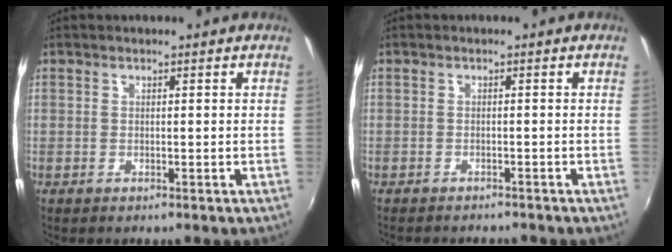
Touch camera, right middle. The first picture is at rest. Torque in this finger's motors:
{"motor_torque": [0.74, -1.40, 0.07, 0.06]}